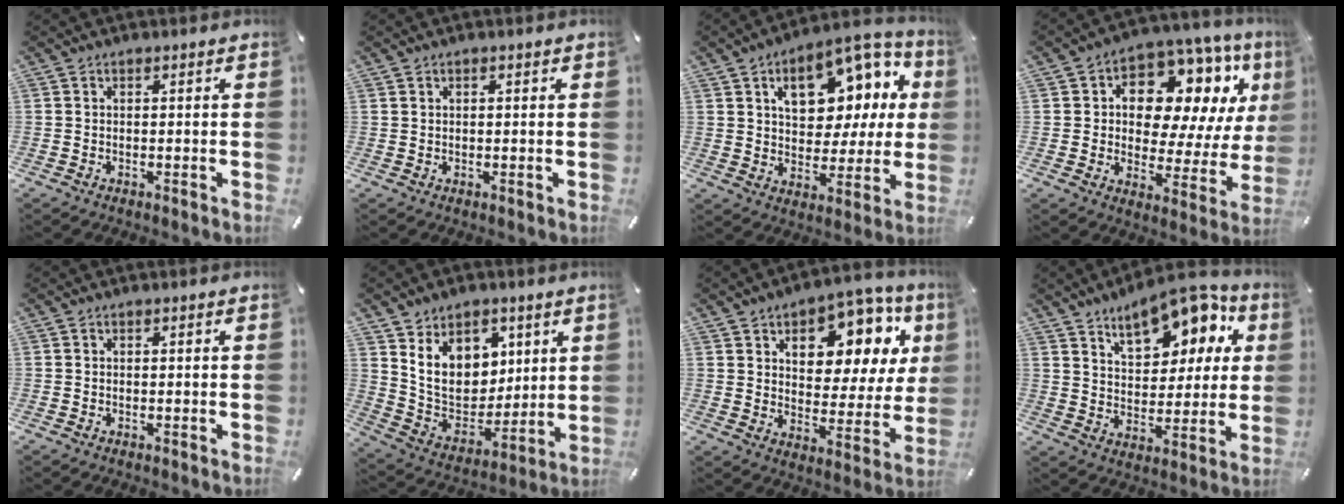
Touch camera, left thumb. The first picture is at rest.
{"total": 0.7, "force": [0.3, 0.6, 0.1], "torque": [-0.001, 0.002, 0.006]}
{"total": 16.3, "force": [7.4, 10.1, 10.4], "torque": [-0.148, -0.039, 0.128]}
{"total": 14.9, "force": [7.3, 9.4, 8.9], "torque": [-0.135, -0.054, 0.129]}
{"total": 0.0}
{"total": 13.5, "force": [6.3, 10.7, 5.3], "torque": [-0.101, -0.039, 0.126]}
{"total": 13.3, "force": [7.7, 8.1, 7.3], "torque": [-0.092, -0.065, 0.127]}
{"total": 15.8, "force": [10.4, 8.3, 8.5], "torque": [-0.125, -0.061, 0.178]}